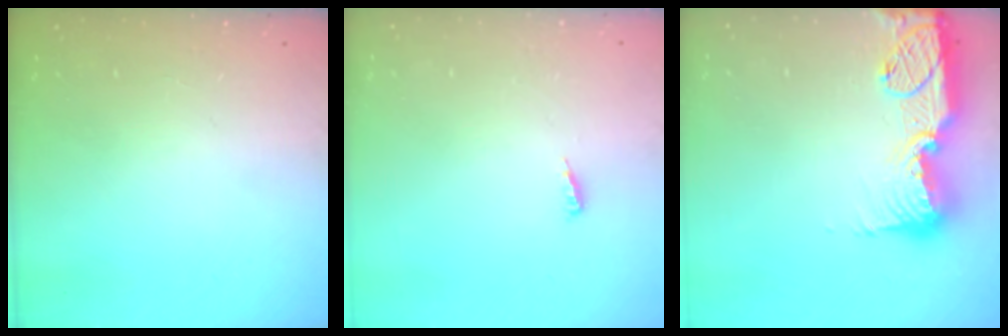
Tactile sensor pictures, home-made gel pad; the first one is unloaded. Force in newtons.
{"total": 3.9, "press": 3.9, "slide": 0.4}
{"total": 17.3, "press": 17.2, "slide": 1.5}